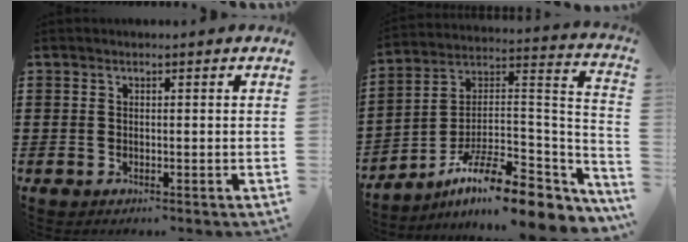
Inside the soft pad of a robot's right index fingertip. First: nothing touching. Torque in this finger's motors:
{"motor_torque": [1.08, 1.05, 1.05, 0.21]}